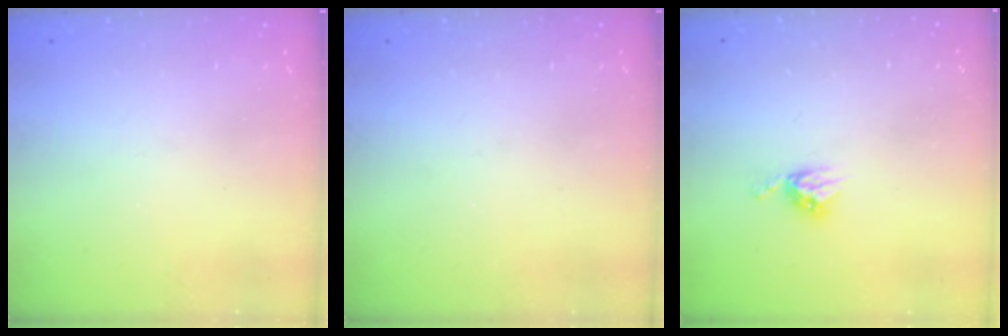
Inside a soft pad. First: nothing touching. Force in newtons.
{"total": 0.0}
{"total": 4.9, "press": 4.8, "slide": 0.2}